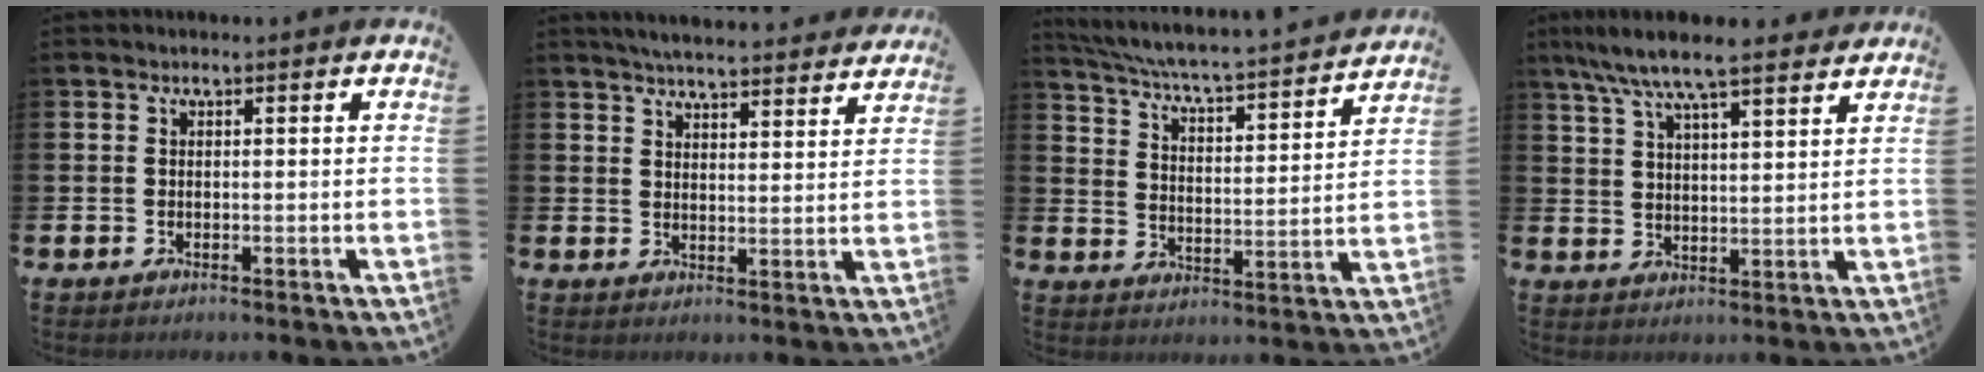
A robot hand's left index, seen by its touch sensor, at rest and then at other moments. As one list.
[{"total": 5.3, "force": [5.2, 0.1, 0.8], "torque": [-0.013, -0.035, 0.089]}, {"total": 5.4, "force": [5.2, 0.0, 1.6], "torque": [-0.054, -0.052, 0.080]}, {"total": 8.1, "force": [7.4, 0.9, 3.2], "torque": [-0.080, -0.031, 0.131]}]